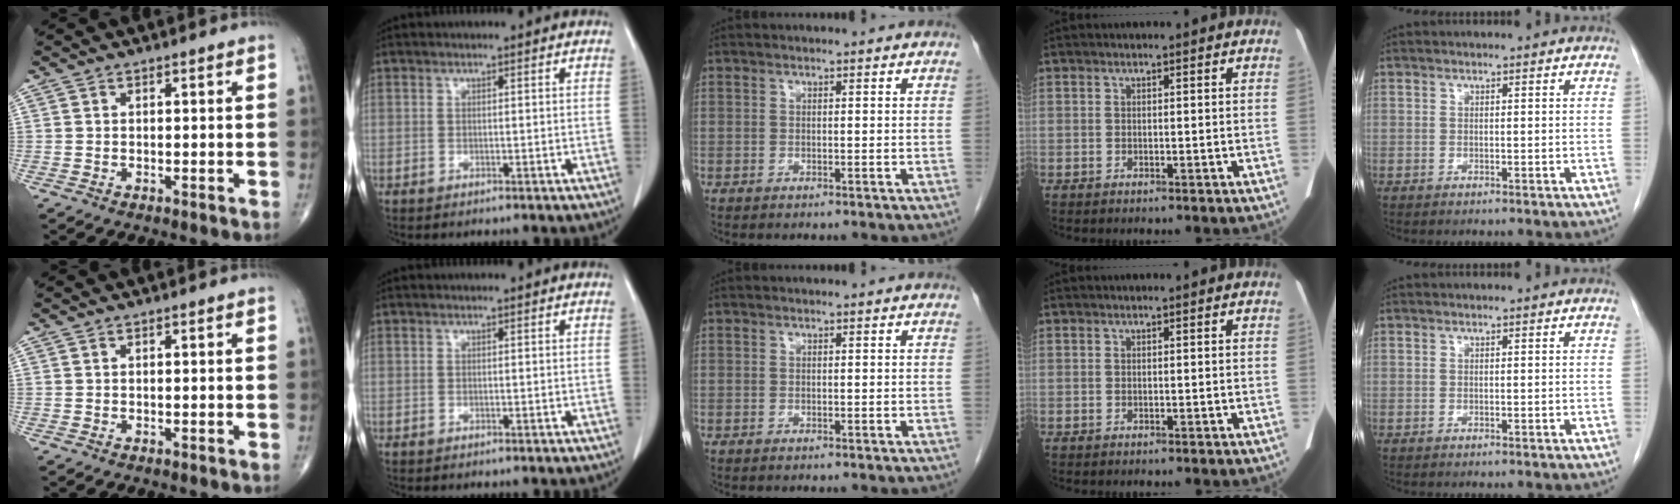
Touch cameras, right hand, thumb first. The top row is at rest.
{}